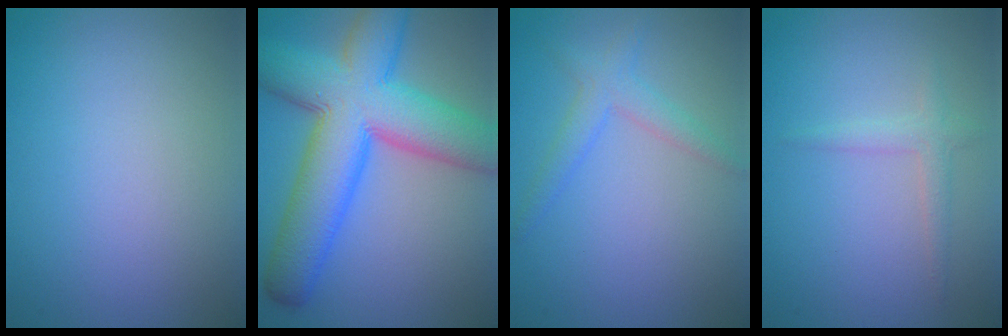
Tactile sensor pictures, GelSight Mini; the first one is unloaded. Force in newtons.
{"total": 12.1, "press": 12.1, "slide": 0.3}
{"total": 2.3, "press": 2.3, "slide": 0.1}
{"total": 1.5, "press": 1.5, "slide": 0.0}